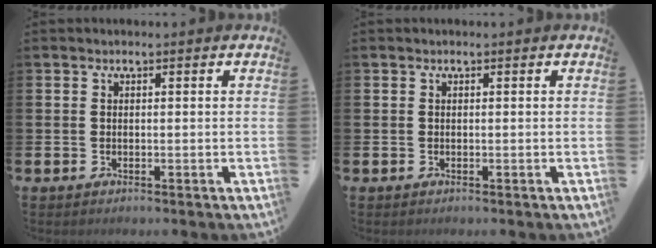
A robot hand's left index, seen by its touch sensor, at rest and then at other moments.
{"total": 0.0}